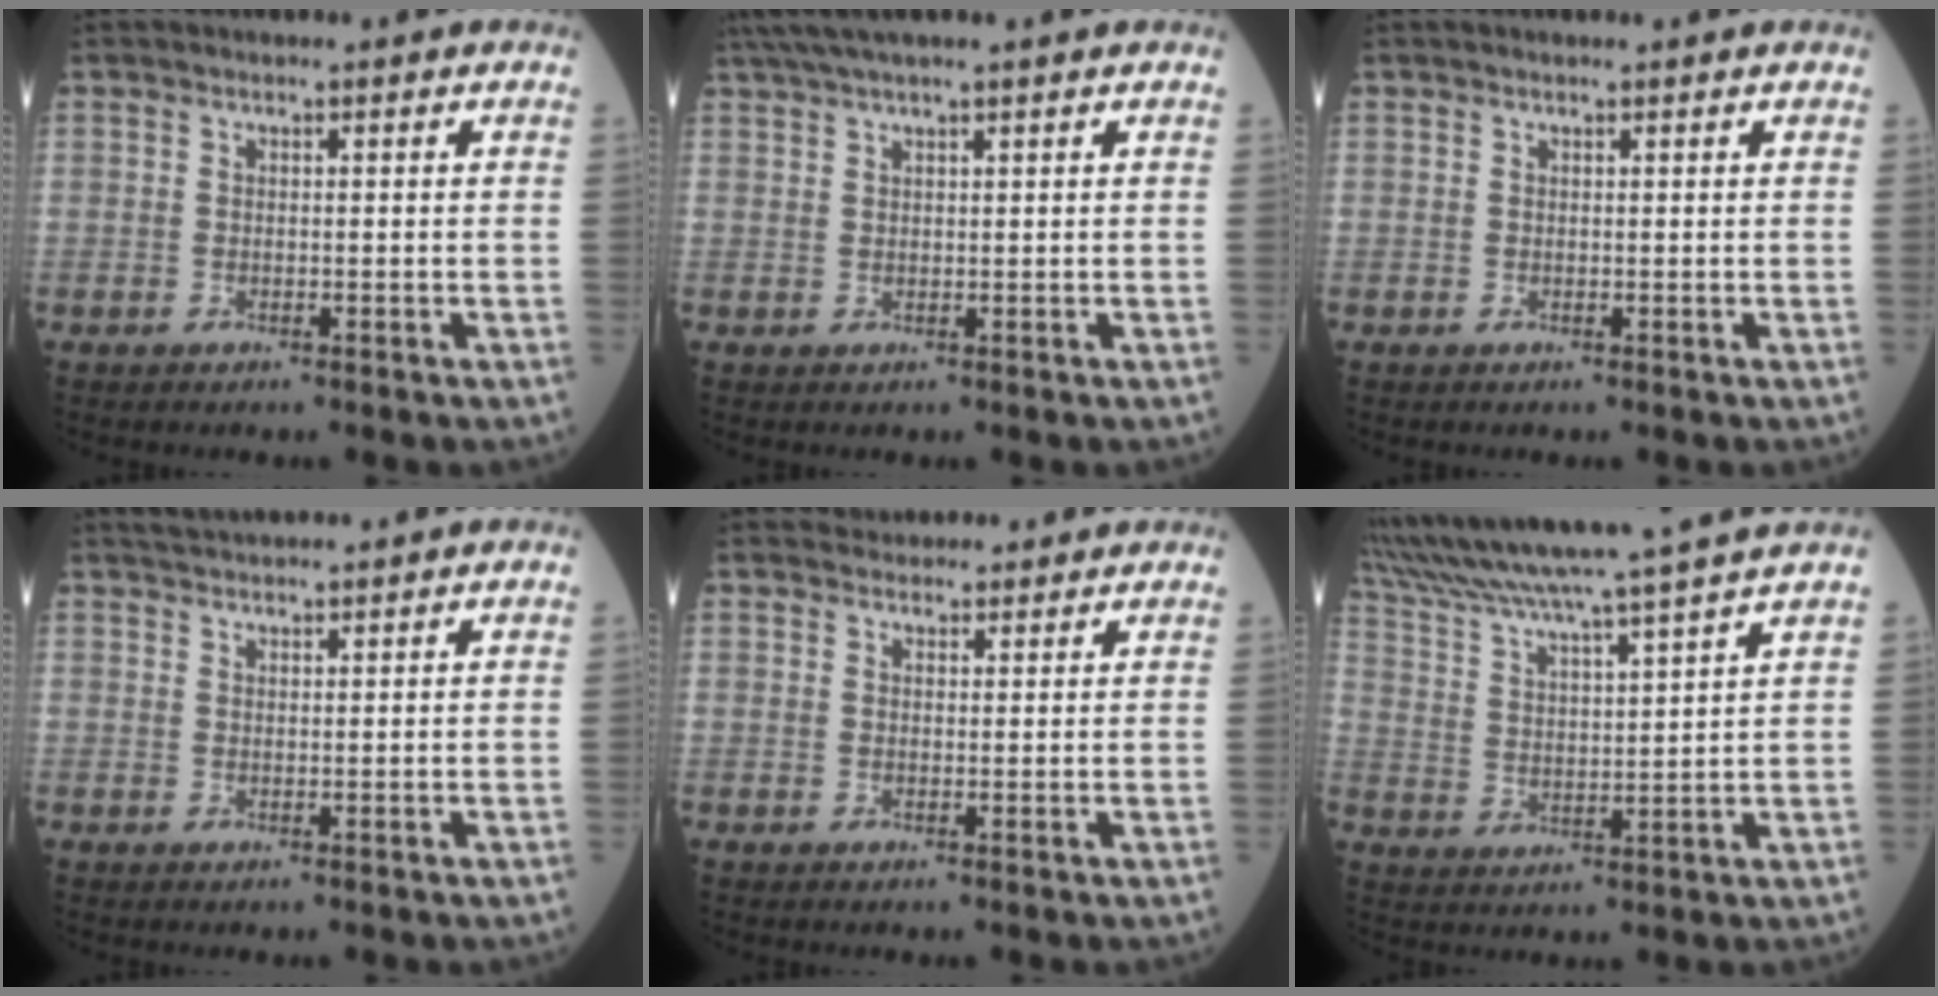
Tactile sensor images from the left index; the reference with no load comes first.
{"total": 5.8, "force": [4.8, -0.8, 3.2], "torque": [-0.055, 0.036, 0.087]}
{"total": 0.9, "force": [0.8, 0.0, 0.4], "torque": [-0.009, 0.006, 0.014]}
{"total": 5.0, "force": [4.7, -0.2, 1.5], "torque": [-0.026, 0.033, 0.078]}
{"total": 5.8, "force": [5.5, 1.6, 0.9], "torque": [-0.007, 0.026, 0.070]}
{"total": 19.5, "force": [17.0, -2.0, 9.5], "torque": [-0.178, -0.007, 0.268]}